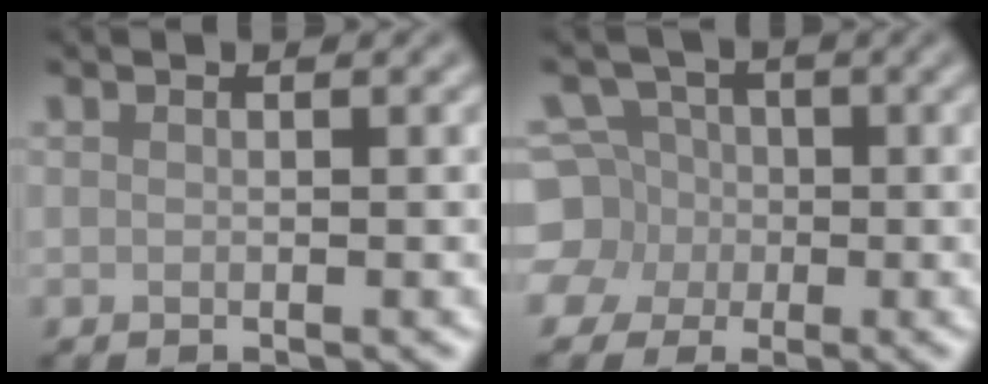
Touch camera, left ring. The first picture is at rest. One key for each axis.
{"total": 6.3, "fx": -1.7, "fy": 5.9, "fz": 1.6, "tx": -0.032, "ty": 0.018, "tz": -0.057}